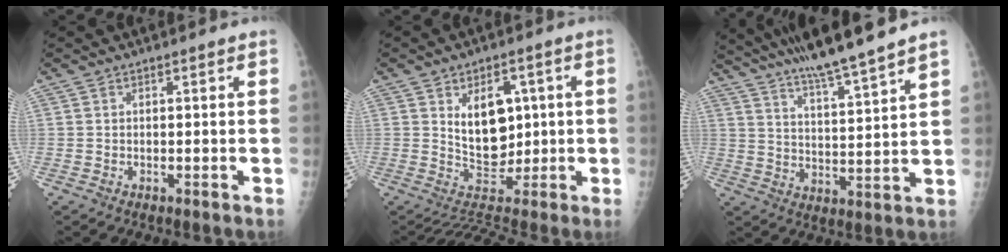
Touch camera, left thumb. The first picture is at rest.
{"total": 9.8, "force": [1.0, 7.1, 6.6], "torque": [-0.059, -0.004, 0.028]}
{"total": 13.9, "force": [11.5, 0.1, 7.8], "torque": [-0.115, -0.050, 0.191]}